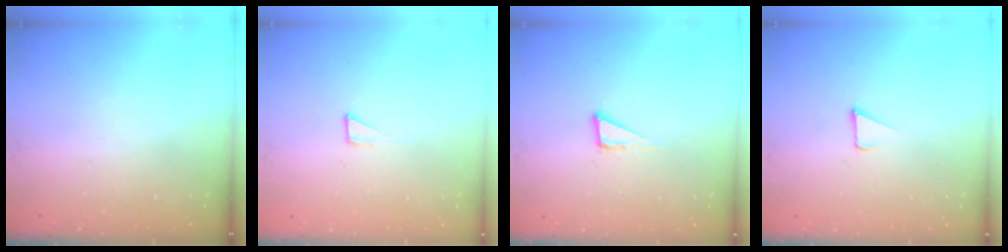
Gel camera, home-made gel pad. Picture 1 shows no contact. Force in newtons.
{"total": 3.3, "press": 3.3, "slide": 0.3}
{"total": 6.4, "press": 6.4, "slide": 0.4}
{"total": 2.4, "press": 2.4, "slide": 0.2}